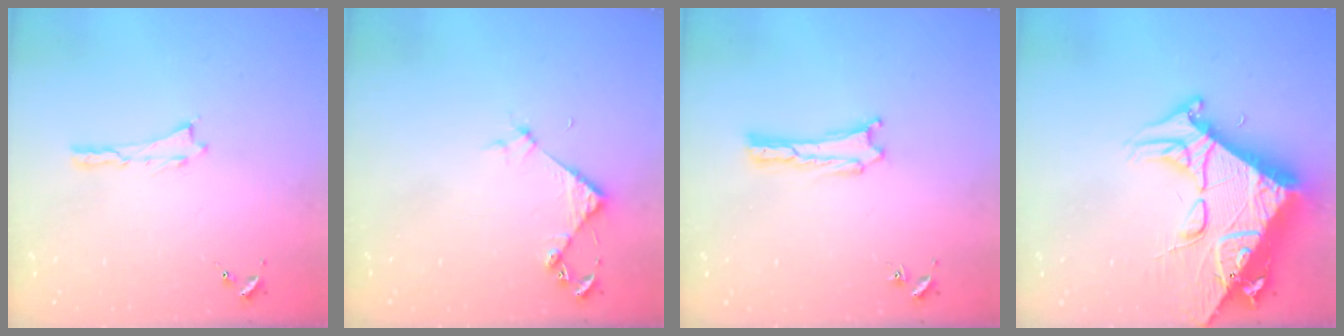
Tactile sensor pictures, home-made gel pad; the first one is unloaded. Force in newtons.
{"total": 3.7, "press": 3.7, "slide": 0.3}
{"total": 0.0}
{"total": 15.1, "press": 15.0, "slide": 1.6}